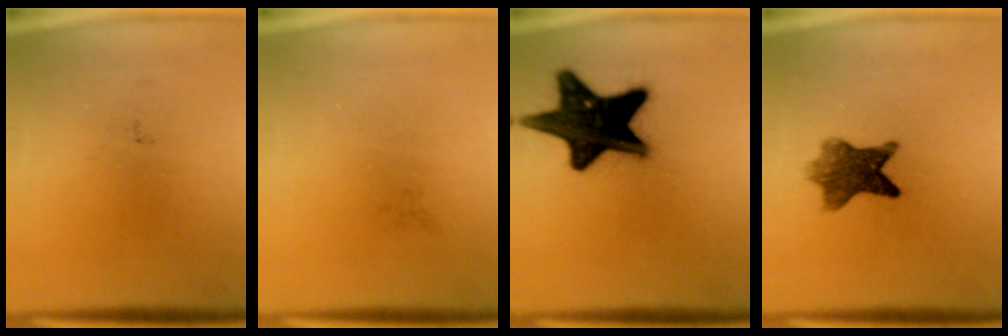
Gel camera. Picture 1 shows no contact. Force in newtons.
{"total": 0.0}
{"total": 18.8}
{"total": 7.2}